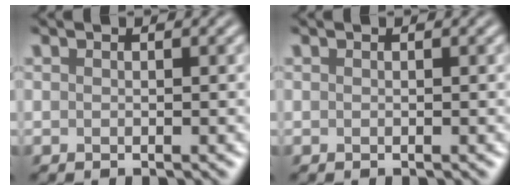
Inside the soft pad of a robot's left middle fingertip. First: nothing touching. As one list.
[{"total": 0.0}]